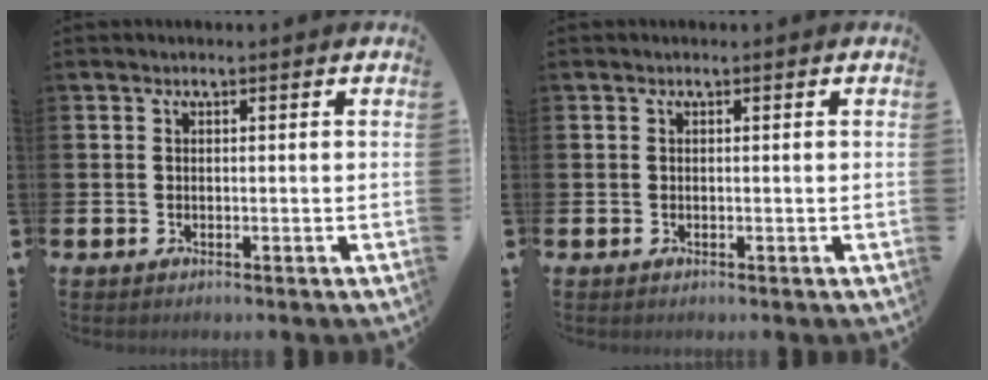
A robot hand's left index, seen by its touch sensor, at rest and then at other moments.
{"total": 0.0}